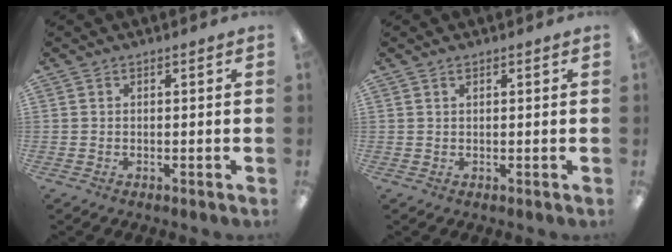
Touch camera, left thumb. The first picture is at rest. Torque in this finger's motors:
{"motor_torque": [-0.12, -0.05, -0.13, -0.09, -0.01]}